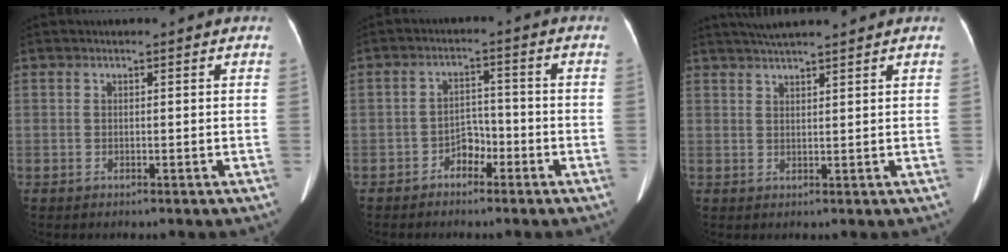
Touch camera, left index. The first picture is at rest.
{"total": 3.5, "force": [-2.4, 1.9, 1.6], "torque": [-0.028, 0.004, -0.043]}
{"total": 5.8, "force": [5.1, 0.2, 2.7], "torque": [-0.048, 0.022, 0.081]}